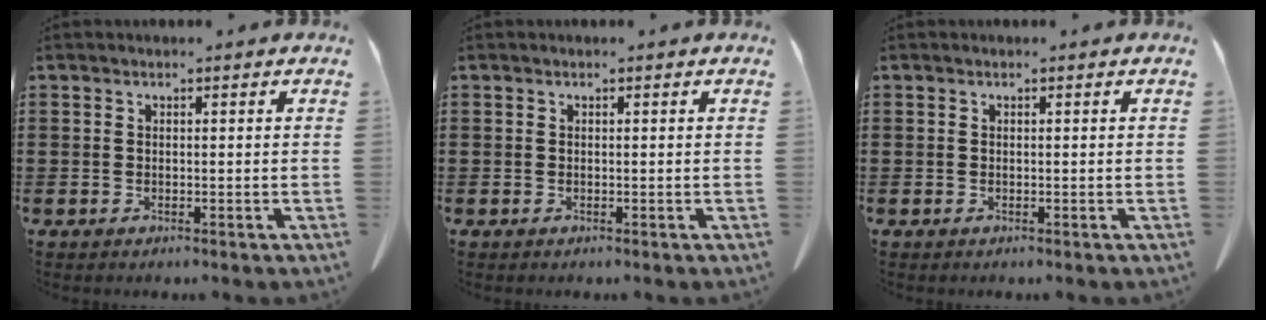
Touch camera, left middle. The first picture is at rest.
{"total": 0.0}
{"total": 0.0}